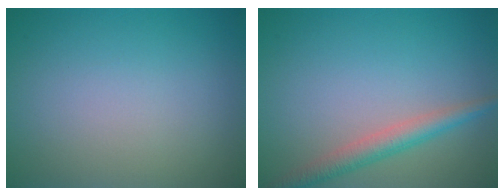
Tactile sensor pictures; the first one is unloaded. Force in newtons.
{"total": 2.9, "press": 2.9, "slide": 0.2}